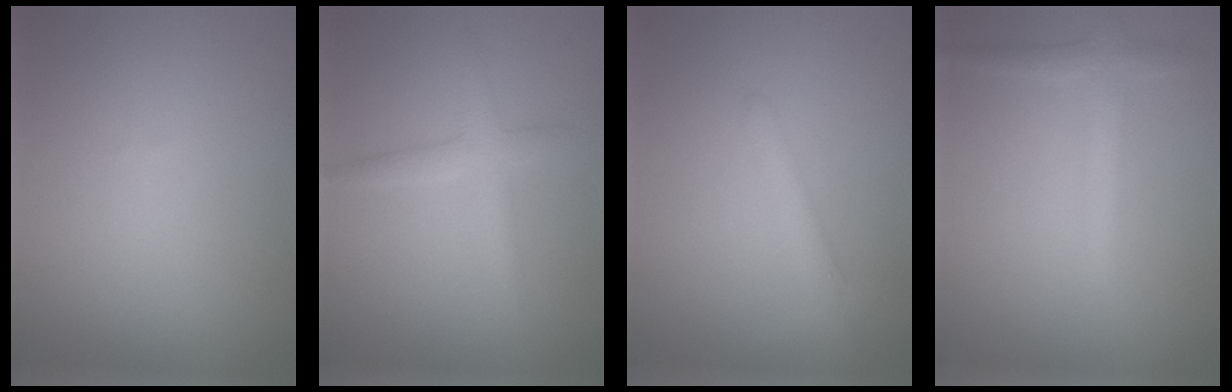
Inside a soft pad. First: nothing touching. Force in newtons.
{"total": 2.2, "press": 2.2, "slide": 0.1}
{"total": 2.1, "press": 2.1, "slide": 0.0}
{"total": 2.3, "press": 2.3, "slide": 0.1}